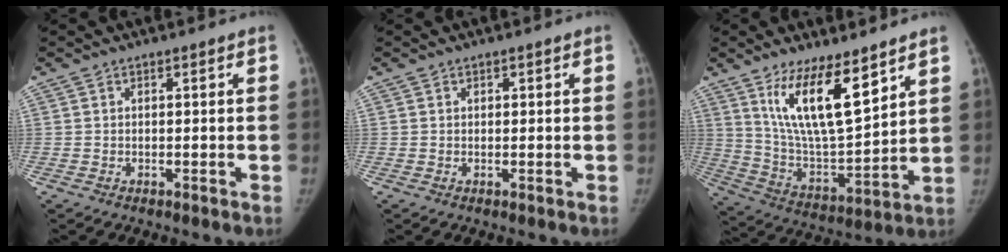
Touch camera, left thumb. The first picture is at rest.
{"total": 0.5, "force": [0.3, 0.5, 0.2], "torque": [0.004, 0.000, 0.003]}
{"total": 16.5, "force": [9.6, 5.2, 12.4], "torque": [-0.197, -0.061, 0.192]}